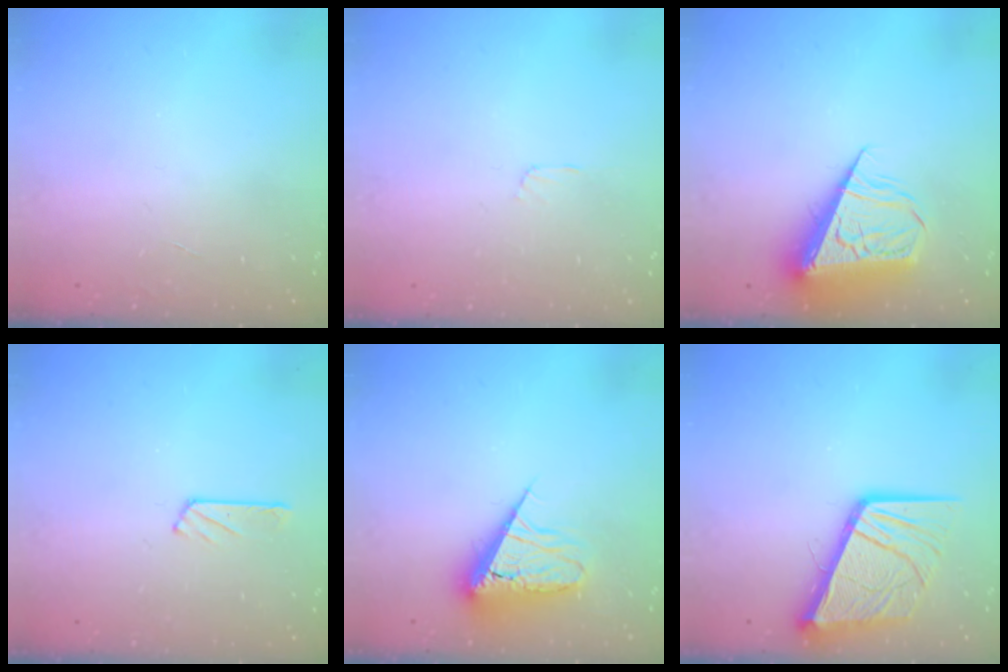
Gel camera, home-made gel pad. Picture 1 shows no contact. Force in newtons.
{"total": 2.9, "press": 2.9, "slide": 0.4}
{"total": 10.1, "press": 10.1, "slide": 1.3}
{"total": 2.4, "press": 2.3, "slide": 0.3}
{"total": 7.9, "press": 7.9, "slide": 1.0}
{"total": 14.4, "press": 14.3, "slide": 1.7}